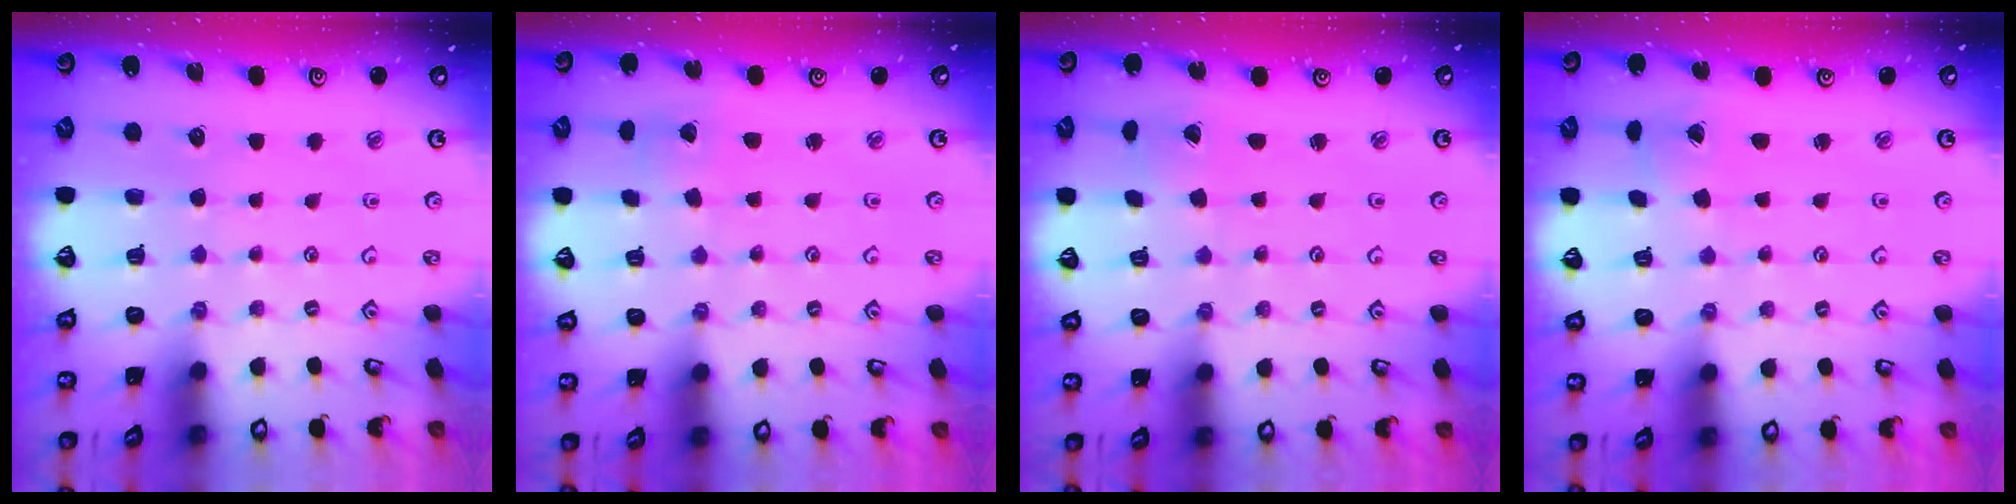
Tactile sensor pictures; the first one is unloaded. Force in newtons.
{"total": 1.9, "press": 1.9, "slide": 0.2}
{"total": 0.6, "press": 0.6, "slide": 0.1}
{"total": 1.2, "press": 1.2, "slide": 0.1}